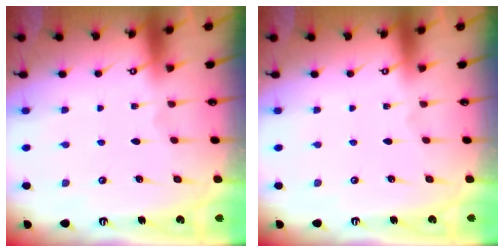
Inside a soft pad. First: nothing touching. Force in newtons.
{"total": 0.0}